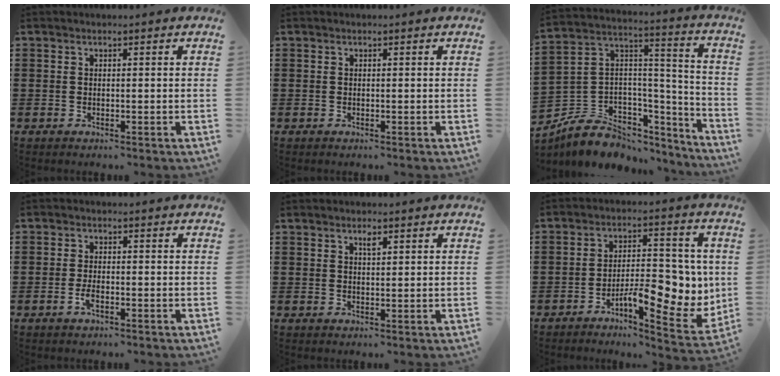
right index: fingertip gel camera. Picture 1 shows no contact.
{"total": 0.0}
{"total": 7.4, "force": [-4.9, 5.4, 1.4], "torque": [-0.038, 0.003, -0.086]}
{"total": 2.0, "force": [-1.0, 0.7, 1.7], "torque": [-0.046, -0.006, -0.022]}
{"total": 1.4, "force": [0.7, 0.4, 1.1], "torque": [-0.015, 0.001, 0.010]}
{"total": 10.4, "force": [-2.2, 4.7, 9.1], "torque": [-0.110, -0.007, -0.036]}